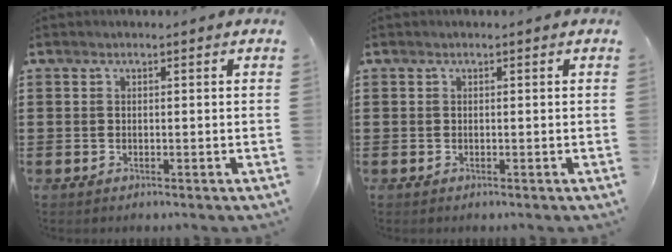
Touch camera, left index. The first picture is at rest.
{"total": 0.0}